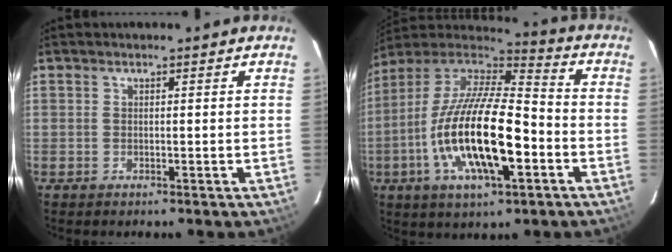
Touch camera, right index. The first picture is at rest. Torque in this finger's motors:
{"motor_torque": [1.52, -0.62, 1.05, 0.21]}